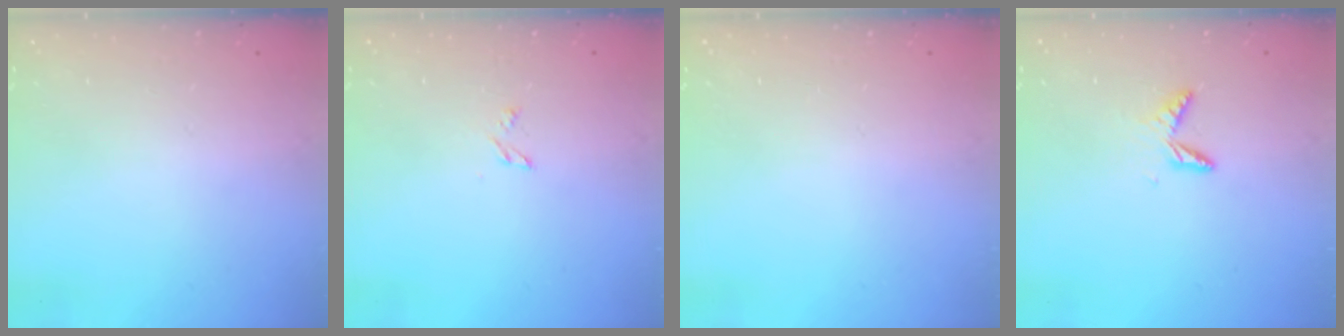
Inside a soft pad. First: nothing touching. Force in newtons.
{"total": 2.4, "press": 2.3, "slide": 0.3}
{"total": 0.0}
{"total": 5.4, "press": 5.3, "slide": 0.5}